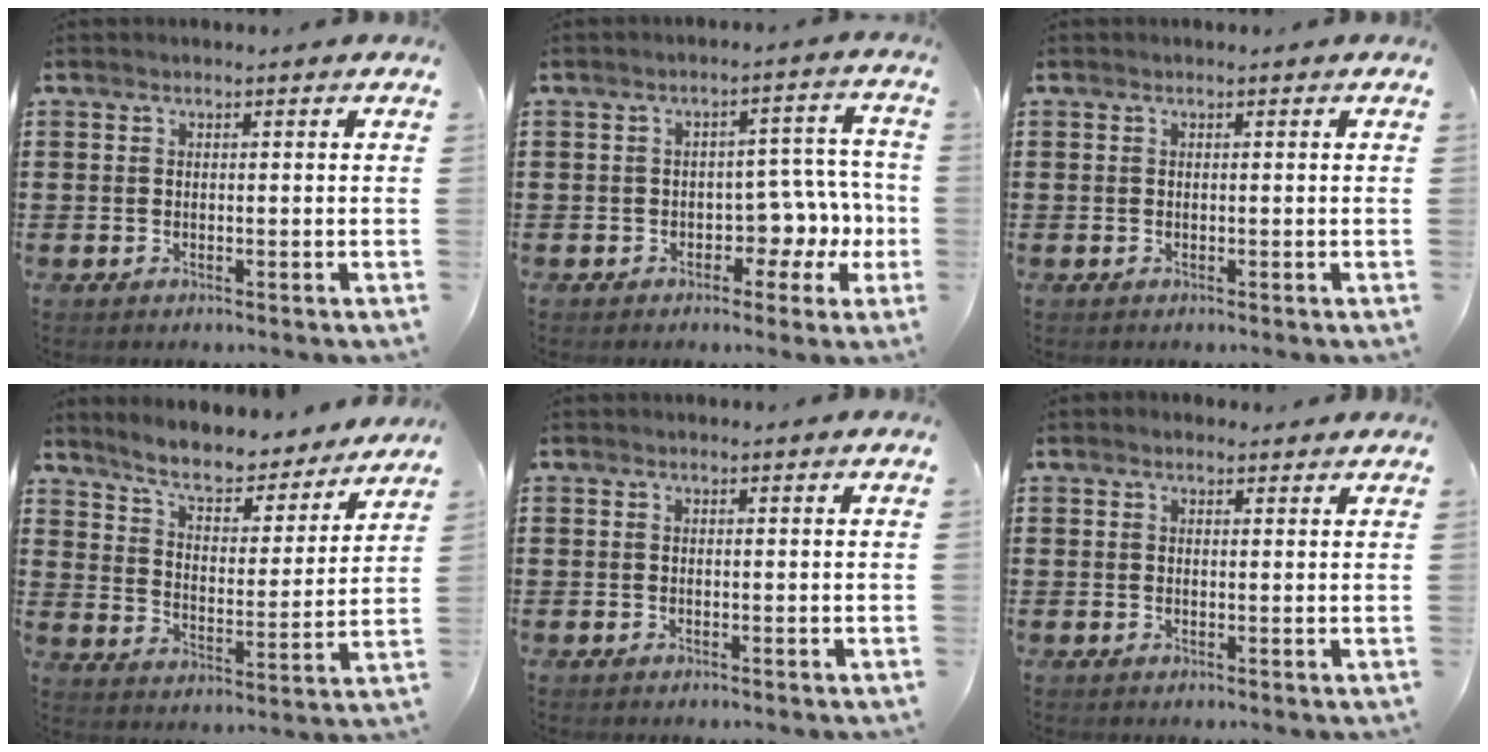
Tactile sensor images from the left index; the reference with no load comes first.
{"total": 5.3, "force": [-1.4, 3.7, 3.6], "torque": [-0.066, 0.004, -0.029]}
{"total": 0.0}
{"total": 7.2, "force": [6.6, 1.0, 2.8], "torque": [-0.081, -0.040, 0.112]}
{"total": 0.0}
{"total": 1.0, "force": [0.8, 0.4, 0.3], "torque": [-0.008, 0.005, 0.016]}